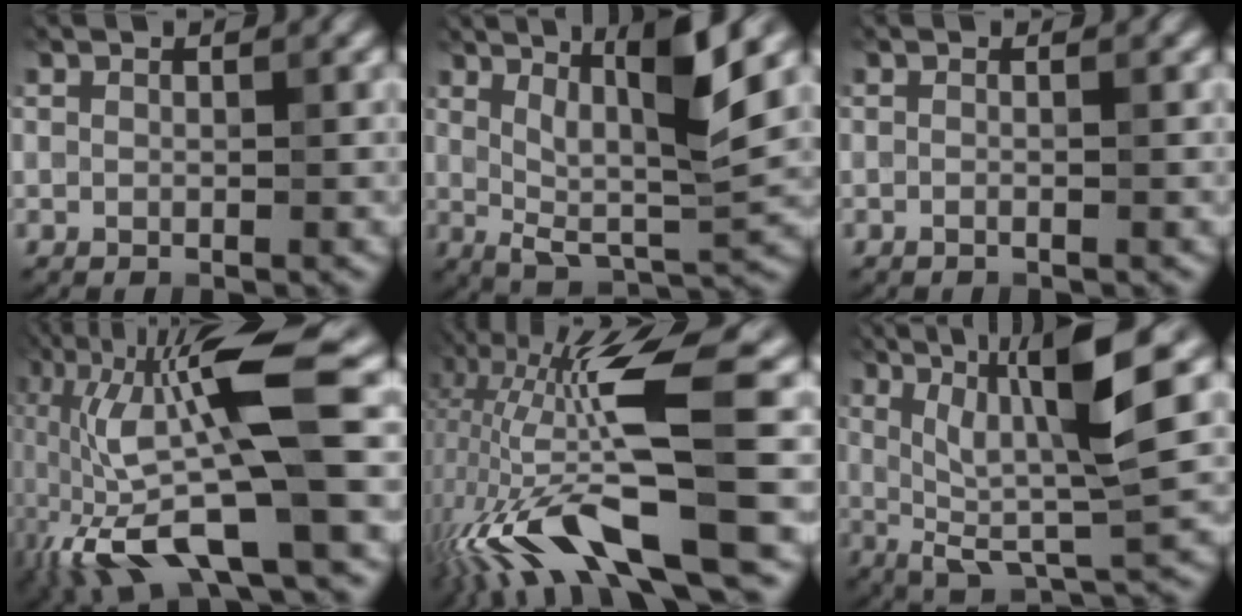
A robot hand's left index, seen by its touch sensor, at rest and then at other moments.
{"total": 8.5, "force": [2.9, 1.9, 7.8], "torque": [-0.130, -0.002, 0.058]}
{"total": 0.5, "force": [-0.2, 0.0, 0.5], "torque": [-0.006, -0.001, -0.011]}
{"total": 12.2, "force": [-2.6, 2.8, 11.6], "torque": [-0.229, 0.008, -0.050]}
{"total": 13.0, "force": [-3.8, 2.5, 12.1], "torque": [-0.229, 0.006, -0.064]}
{"total": 9.8, "force": [1.9, 2.0, 9.3], "torque": [-0.149, 0.002, 0.035]}